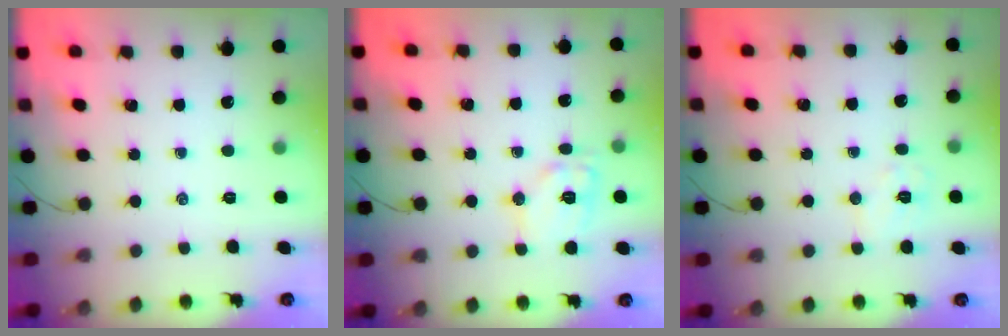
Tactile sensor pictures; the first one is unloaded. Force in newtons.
{"total": 10.2, "press": 10.2, "slide": 0.7}
{"total": 5.8, "press": 5.7, "slide": 0.8}